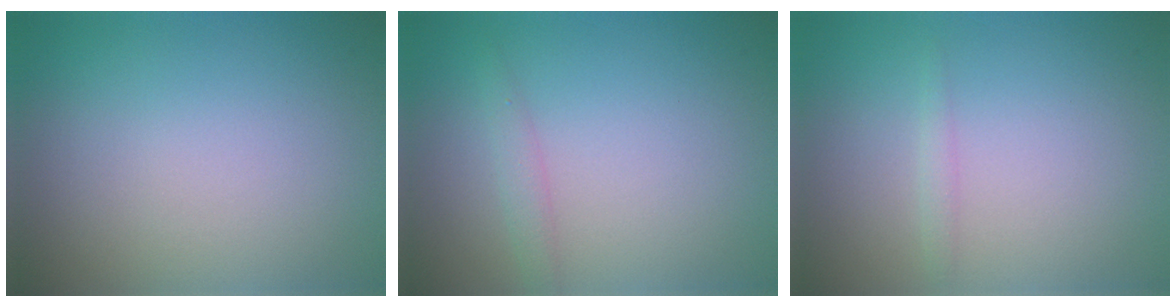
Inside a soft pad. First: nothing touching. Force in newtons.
{"total": 1.2, "press": 1.2, "slide": 0.1}
{"total": 0.8, "press": 0.8, "slide": 0.1}